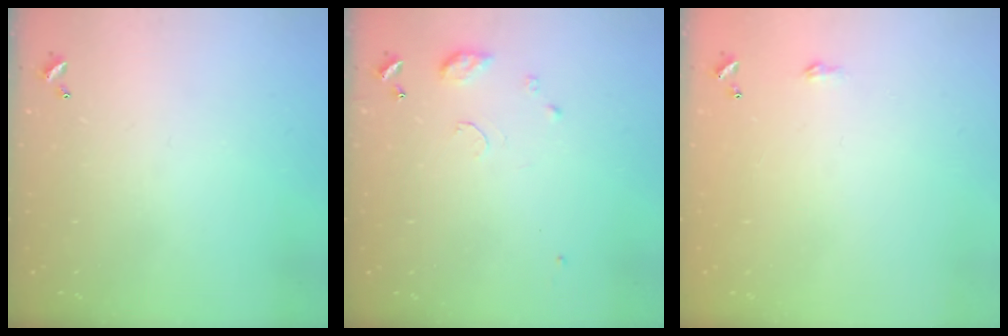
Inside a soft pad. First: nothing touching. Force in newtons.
{"total": 7.9, "press": 7.8, "slide": 0.8}
{"total": 1.8, "press": 1.8, "slide": 0.3}